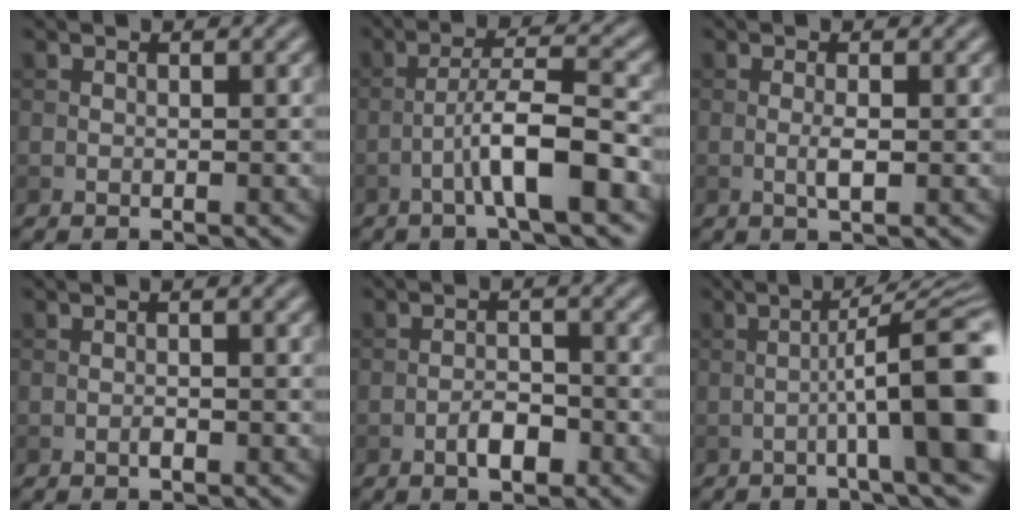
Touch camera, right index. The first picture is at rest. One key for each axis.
{"total": 5.8, "fx": -2.5, "fy": 0.7, "fz": 5.2, "tx": -0.088, "ty": 0.020, "tz": -0.047}
{"total": 1.5, "fx": -0.2, "fy": 0.3, "fz": 1.5, "tx": -0.031, "ty": -0.002, "tz": -0.007}
{"total": 1.0, "fx": -0.5, "fy": 0.2, "fz": 0.9, "tx": -0.016, "ty": 0.001, "tz": -0.009}
{"total": 2.7, "fx": -1.4, "fy": 1.1, "fz": 2.0, "tx": -0.031, "ty": 0.005, "tz": -0.026}
{"total": 10.5, "fx": -1.7, "fy": 1.6, "fz": 10.3, "tx": -0.132, "ty": 0.018, "tz": -0.030}